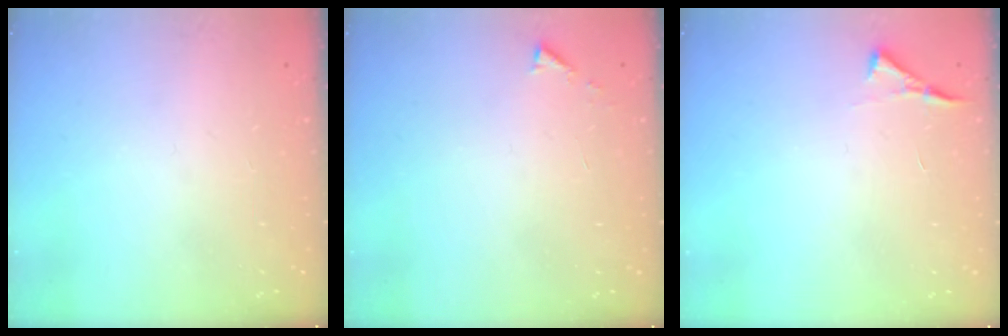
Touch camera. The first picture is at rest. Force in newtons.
{"total": 2.9, "press": 2.9, "slide": 0.4}
{"total": 3.5, "press": 3.5, "slide": 0.5}